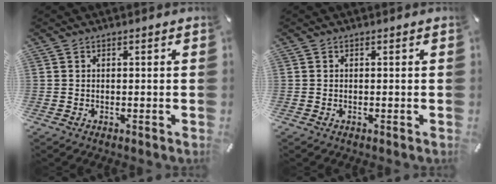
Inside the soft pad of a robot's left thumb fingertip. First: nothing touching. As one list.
[{"total": 0.0}]